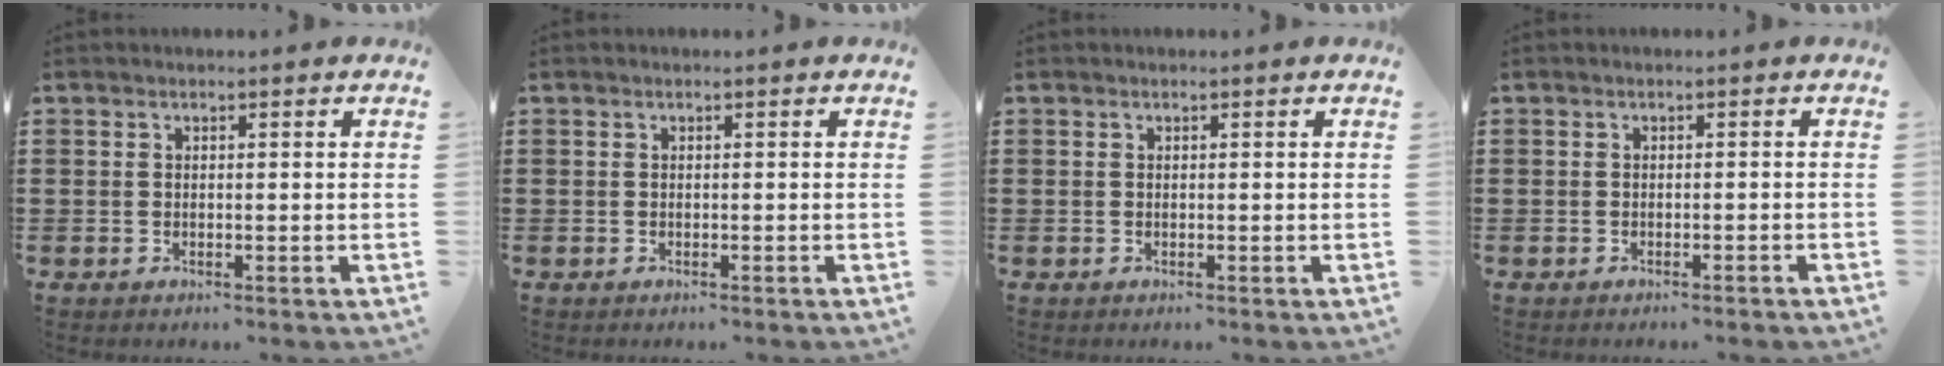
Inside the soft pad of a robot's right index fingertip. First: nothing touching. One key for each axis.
{"total": 0.0}
{"total": 0.0}
{"total": 0.5, "fx": -0.5, "fy": -0.1, "fz": 0.1, "tx": -0.003, "ty": -0.001, "tz": -0.010}